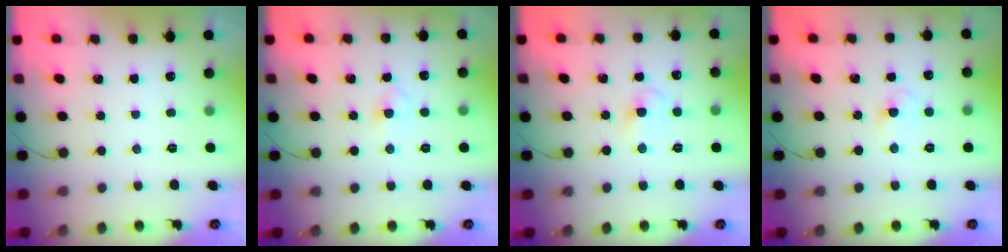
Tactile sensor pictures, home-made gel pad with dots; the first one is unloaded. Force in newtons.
{"total": 2.5, "press": 2.4, "slide": 0.6}
{"total": 3.1, "press": 2.8, "slide": 1.2}
{"total": 2.3, "press": 2.1, "slide": 1.0}